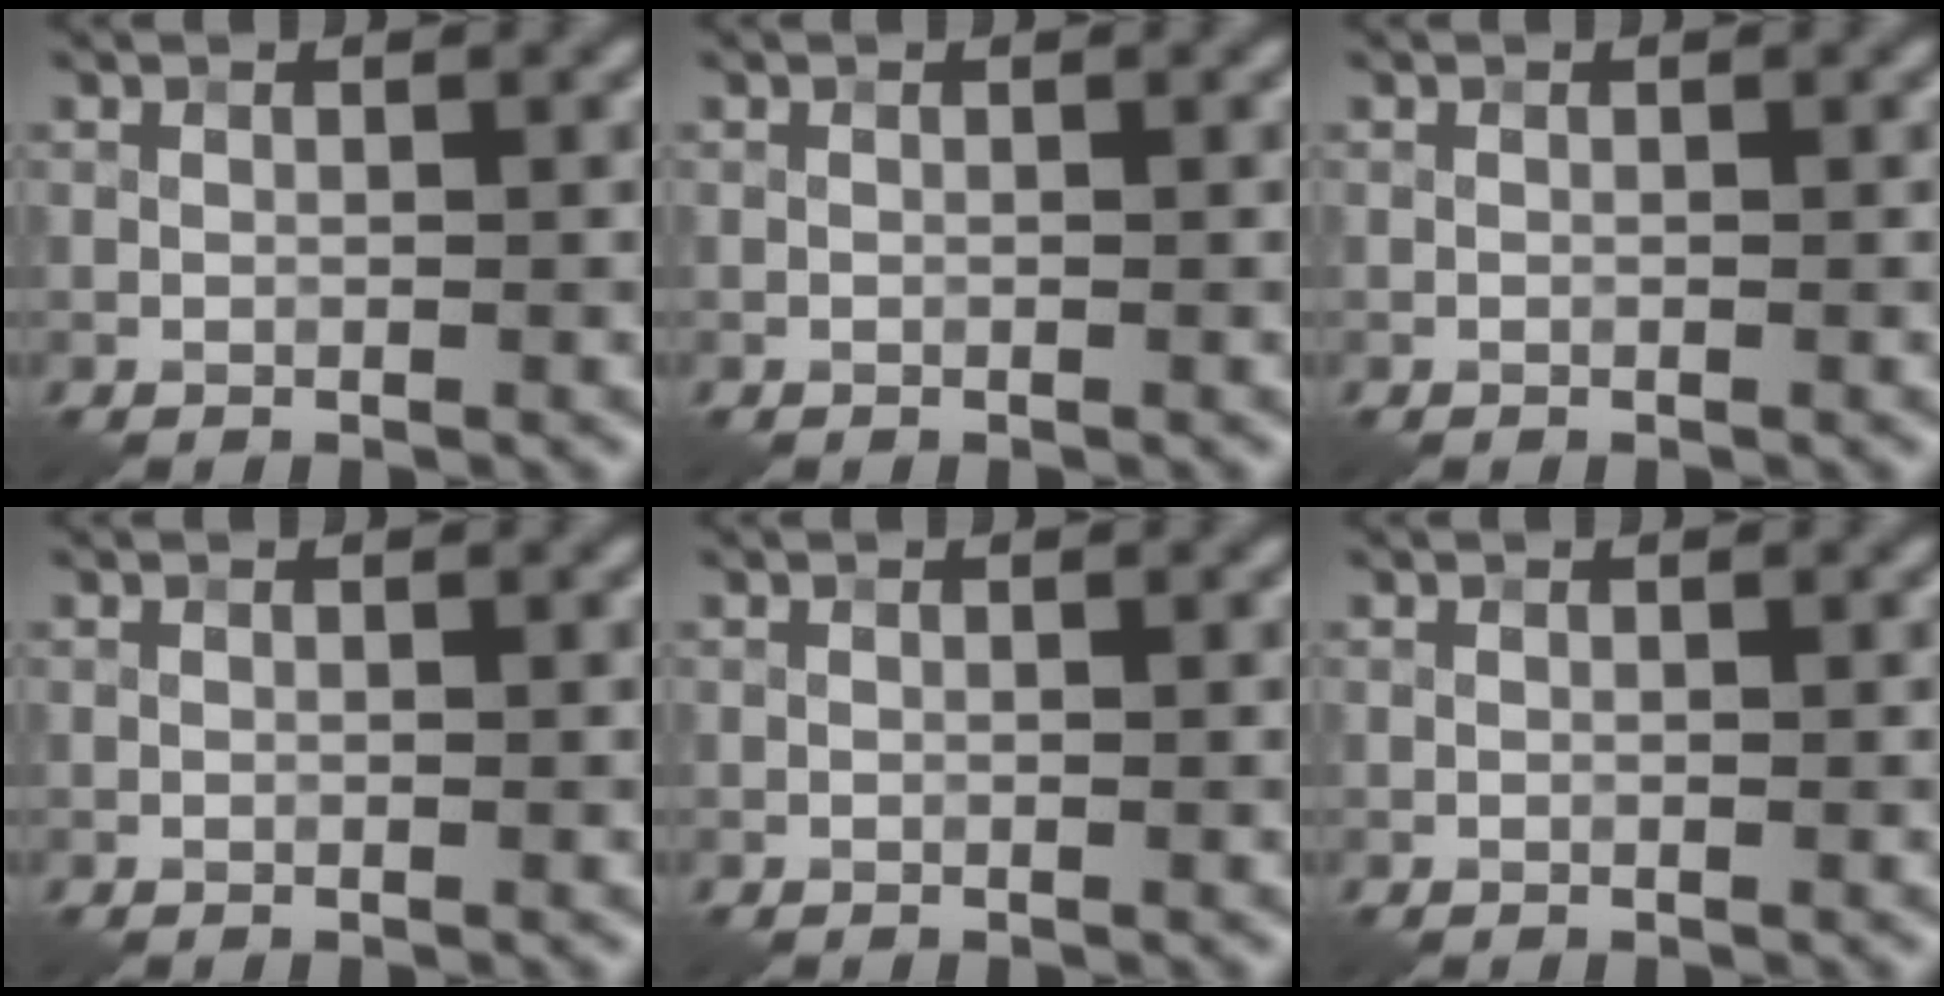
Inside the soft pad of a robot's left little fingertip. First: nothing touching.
{"total": 0.0}
{"total": 0.0}
{"total": 0.0}
{"total": 0.0}
{"total": 0.0}